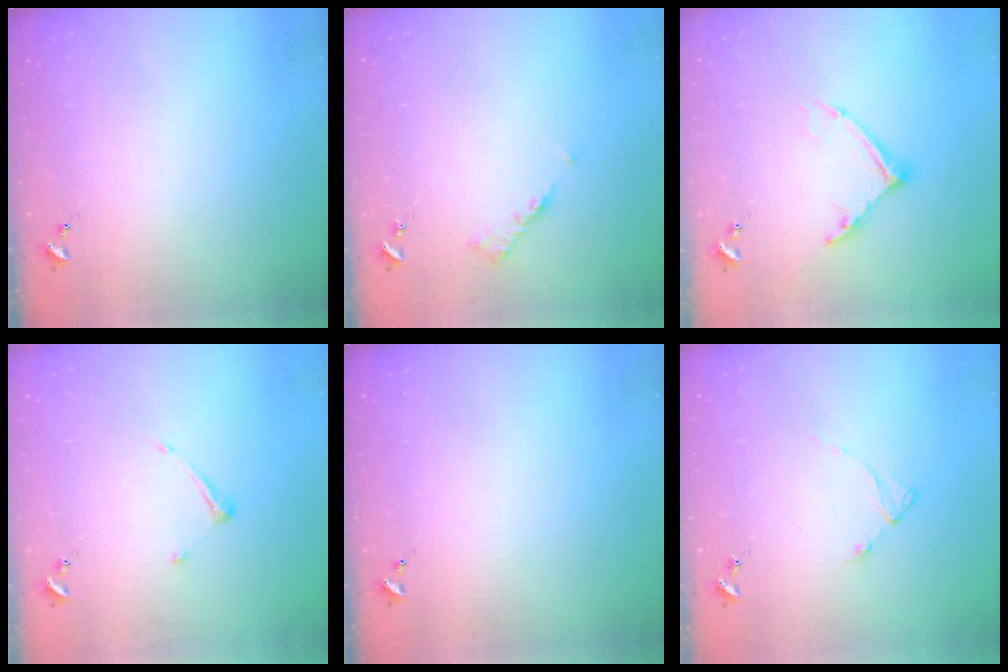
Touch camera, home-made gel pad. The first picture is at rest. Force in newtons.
{"total": 5.3, "press": 5.2, "slide": 0.7}
{"total": 12.8, "press": 12.7, "slide": 1.2}
{"total": 5.9, "press": 5.9, "slide": 0.6}
{"total": 0.0}
{"total": 3.5, "press": 3.5, "slide": 0.6}